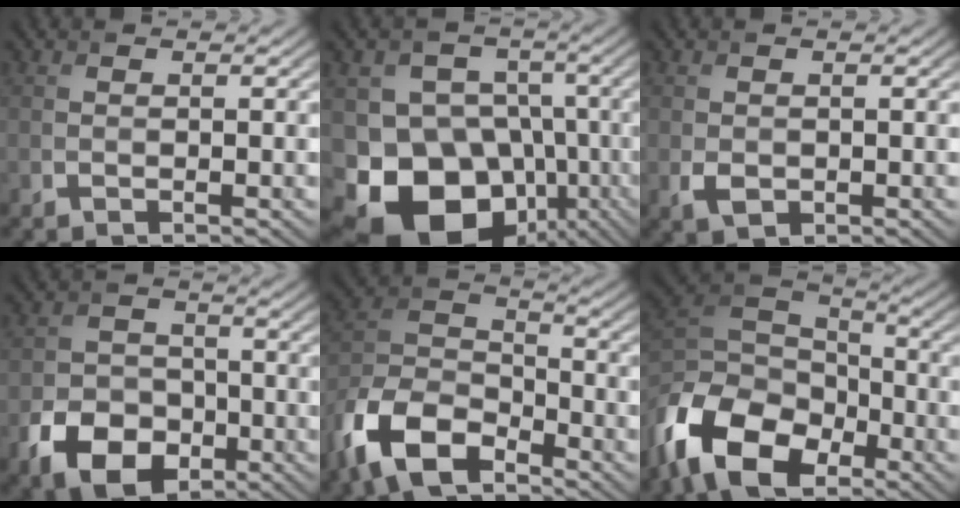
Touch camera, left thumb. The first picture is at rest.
{"total": 16.2, "force": [-6.3, 12.7, 7.8], "torque": [-0.146, -0.020, -0.106]}
{"total": 1.7, "force": [-0.3, 1.3, 1.0], "torque": [-0.025, -0.009, -0.002]}
{"total": 7.9, "force": [-3.8, 5.6, 4.1], "torque": [-0.083, -0.017, -0.072]}
{"total": 12.8, "force": [-8.3, 6.3, 7.4], "torque": [-0.170, -0.013, -0.182]}
{"total": 14.5, "force": [-8.1, 8.6, 8.4], "torque": [-0.209, -0.032, -0.162]}